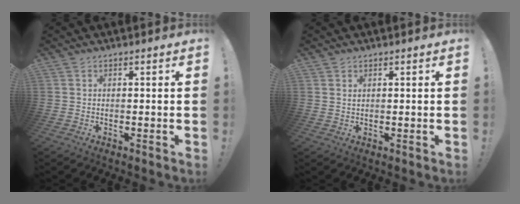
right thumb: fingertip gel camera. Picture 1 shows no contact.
{"total": 1.0, "force": [0.8, 0.5, 0.4], "torque": [-0.002, -0.003, 0.015]}